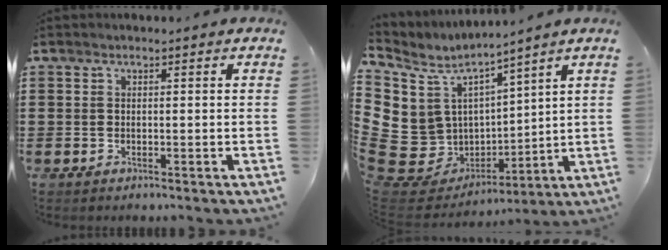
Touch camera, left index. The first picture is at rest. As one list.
[{"total": 8.0, "force": [1.9, 7.7, 0.8], "torque": [-0.086, -0.048, 0.041]}]